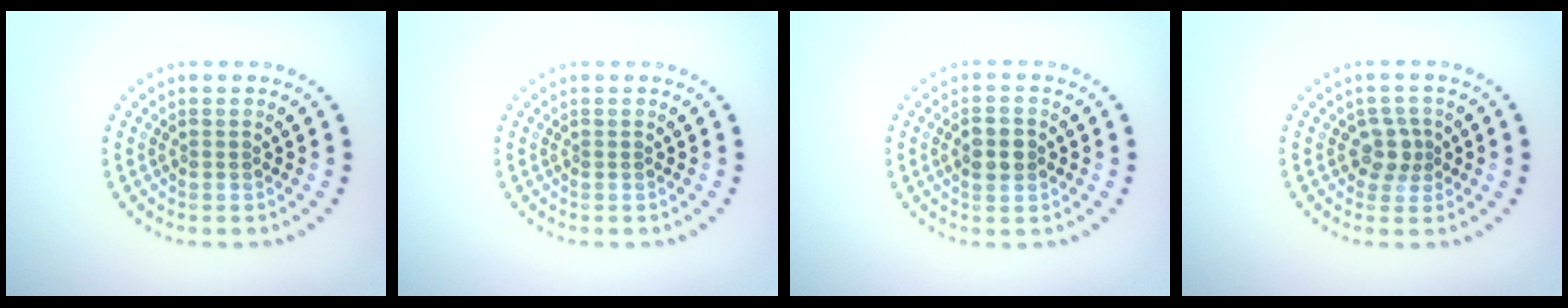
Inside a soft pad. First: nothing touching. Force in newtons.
{"total": 0.0}
{"total": 2.9, "press": 2.9, "slide": 0.1}
{"total": 2.2, "press": 1.9, "slide": 1.1}